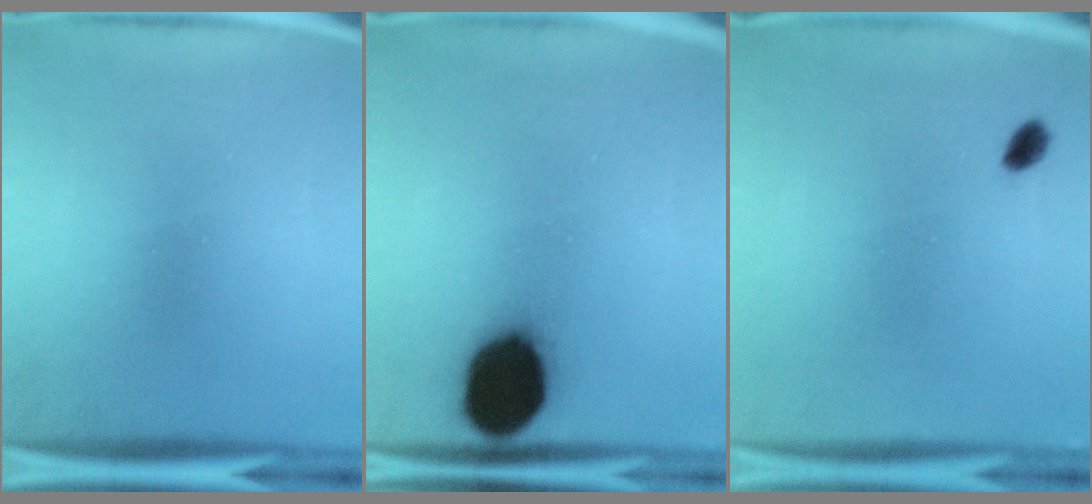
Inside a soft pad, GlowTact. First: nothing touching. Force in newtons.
{"total": 19.8}
{"total": 1.9}